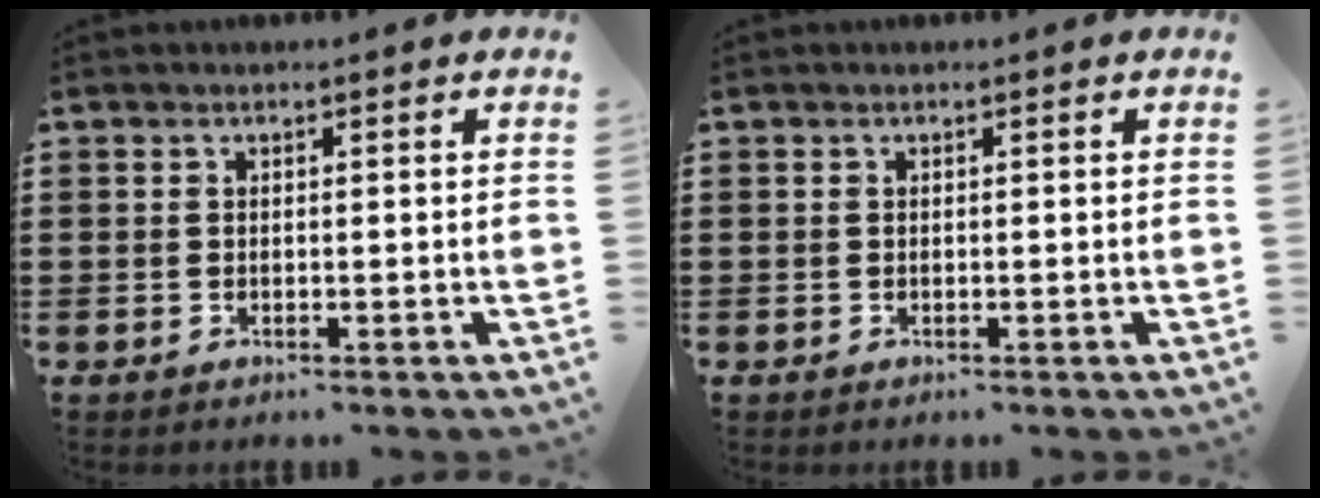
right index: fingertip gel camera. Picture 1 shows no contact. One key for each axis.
{"total": 0.0}